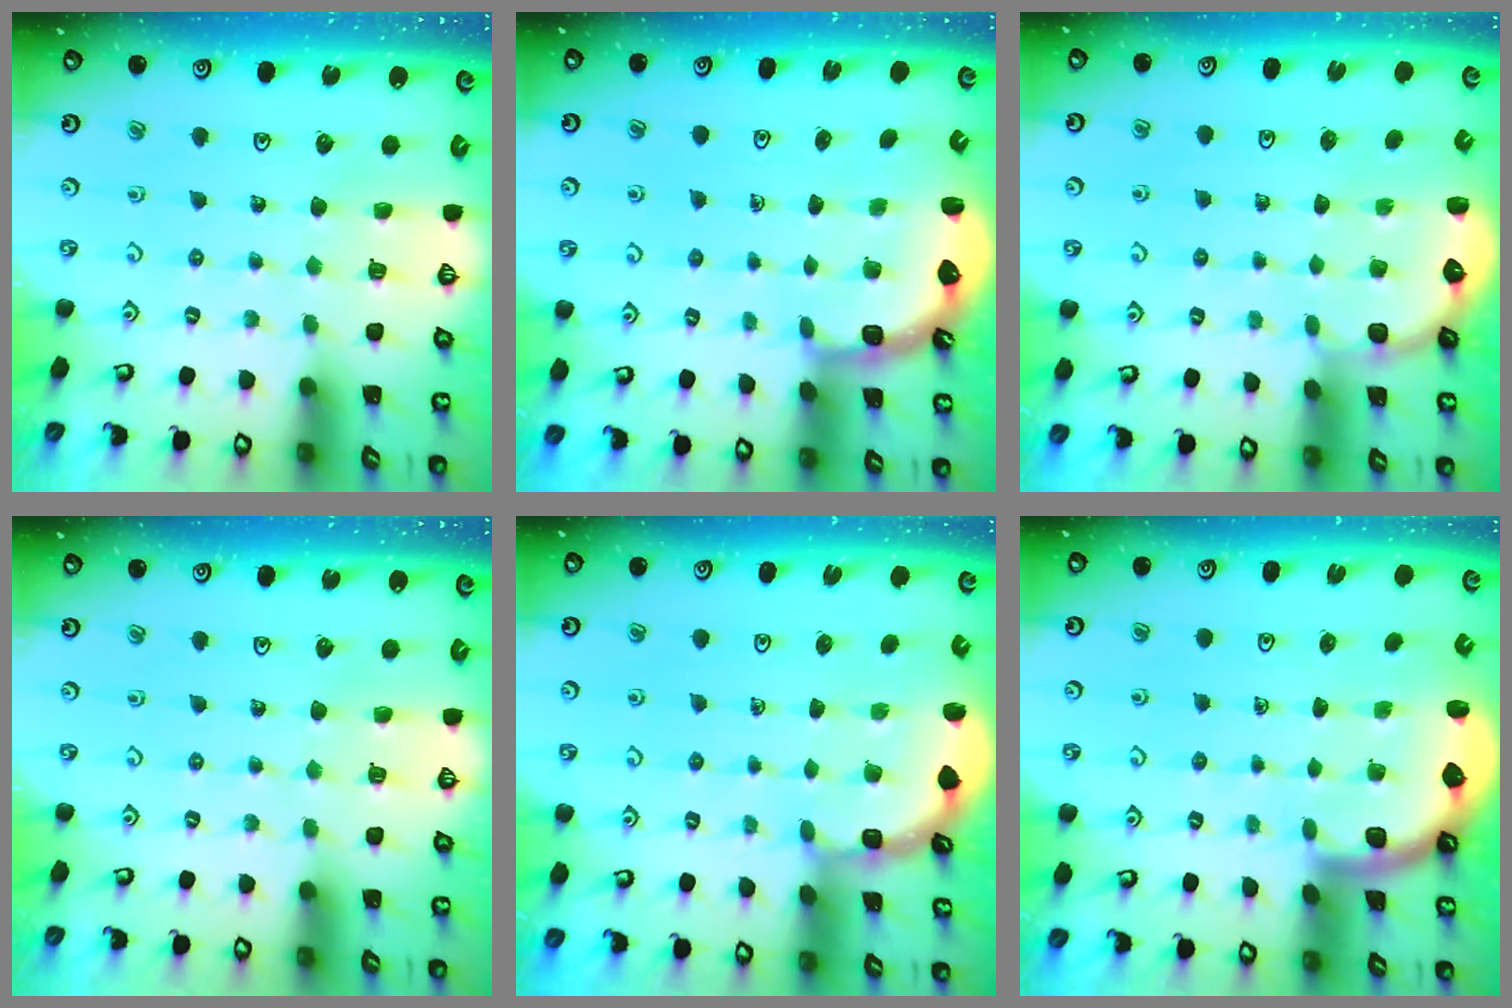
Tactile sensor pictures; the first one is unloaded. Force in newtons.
{"total": 2.6, "press": 2.2, "slide": 1.3}
{"total": 2.2, "press": 1.1, "slide": 1.9}
{"total": 0.0}
{"total": 2.1, "press": 2.1, "slide": 0.3}
{"total": 1.9, "press": 1.9, "slide": 0.3}